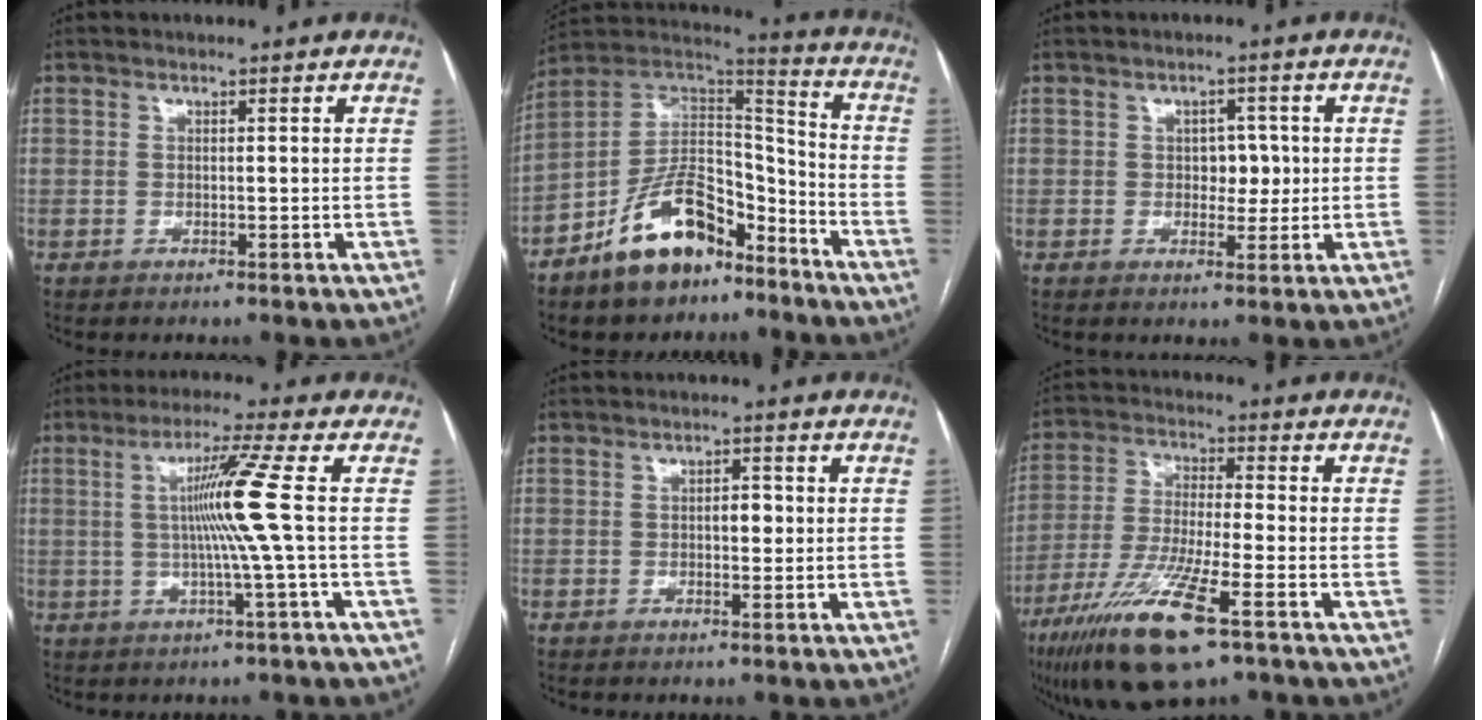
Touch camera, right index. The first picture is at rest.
{"total": 15.3, "force": [-9.8, 7.0, 9.4], "torque": [-0.175, 0.030, -0.172]}
{"total": 3.6, "force": [0.2, 2.4, 2.6], "torque": [-0.026, 0.007, 0.005]}
{"total": 7.9, "force": [0.3, -2.6, 7.5], "torque": [-0.137, 0.003, 0.014]}
{"total": 2.0, "force": [0.0, 1.0, 1.8], "torque": [-0.026, 0.004, -0.001]}
{"total": 14.7, "force": [-8.2, 1.5, 12.1], "torque": [-0.254, -0.036, -0.148]}